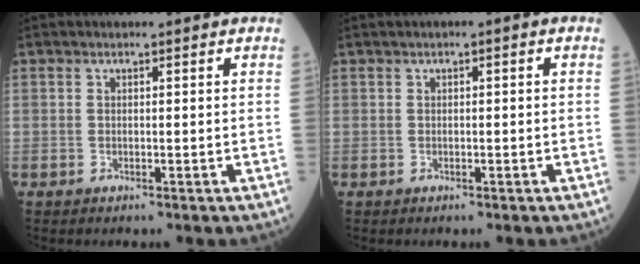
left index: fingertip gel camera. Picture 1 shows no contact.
{"total": 0.7, "force": [0.0, 0.2, 0.6], "torque": [-0.007, 0.004, -0.002]}